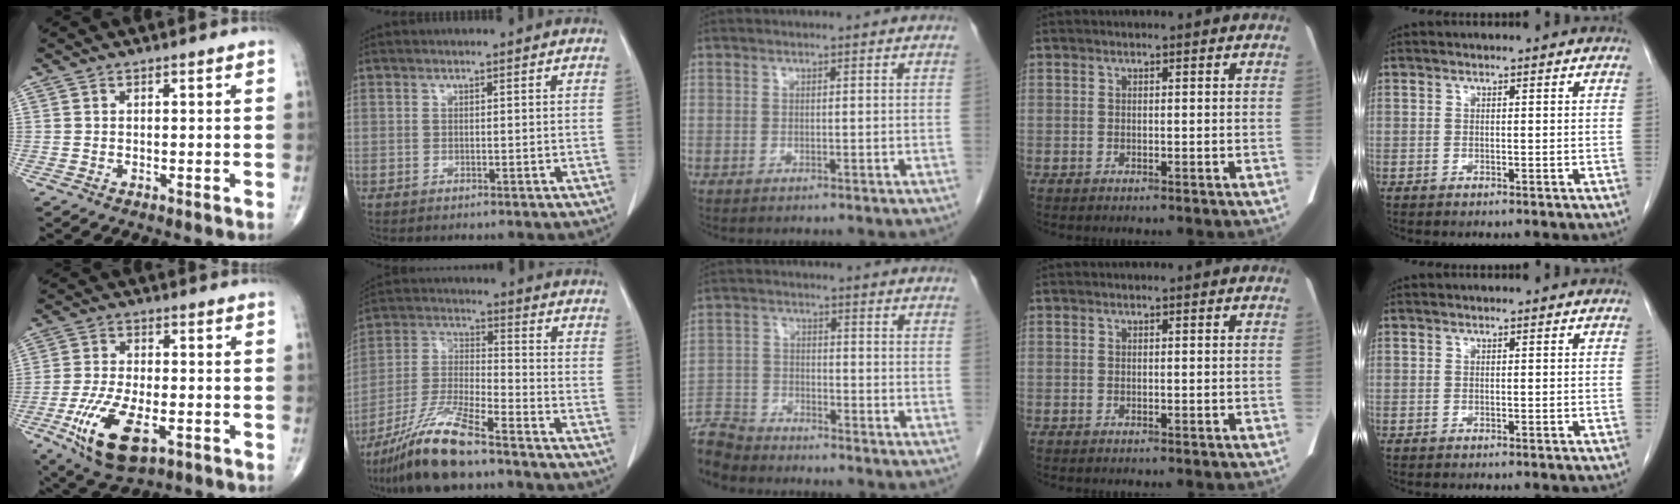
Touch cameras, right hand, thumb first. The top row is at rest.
{"thumb": {"total": 13.3, "force": [-5.1, 6.0, 10.7], "torque": [-0.211, 0.001, -0.085]}, "index": {"total": 12.3, "force": [-9.3, 1.2, 7.9], "torque": [-0.170, -0.023, -0.176]}, "middle": {"total": 7.9, "force": [-7.6, 1.6, 0.9], "torque": [-0.023, -0.004, -0.150]}}